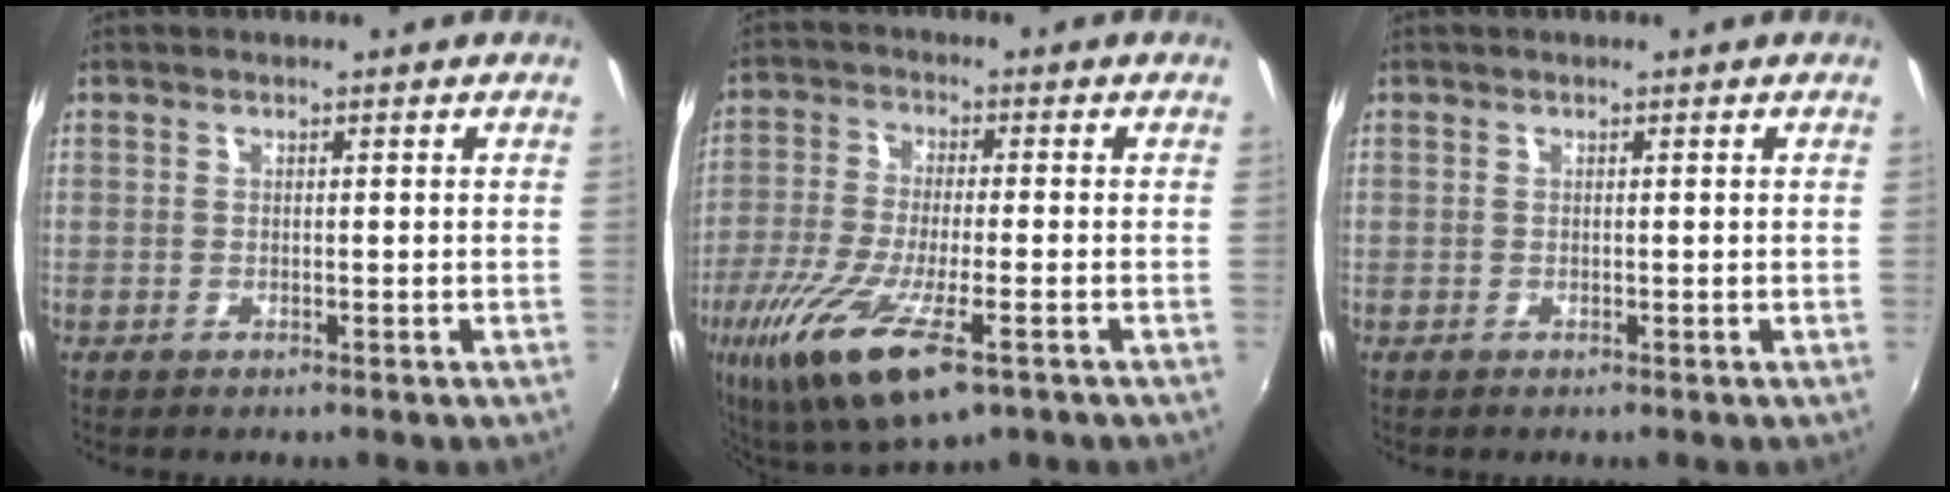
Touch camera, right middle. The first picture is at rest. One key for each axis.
{"total": 17.2, "fx": -8.2, "fy": 5.3, "fz": 14.2, "tx": -0.301, "ty": -0.059, "tz": -0.146}
{"total": 0.0}